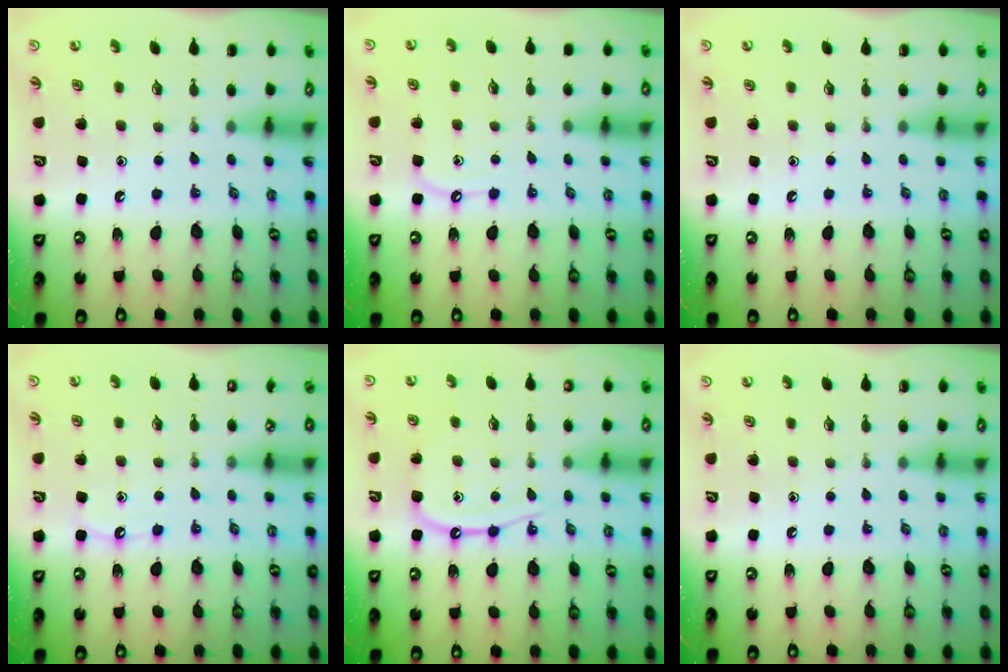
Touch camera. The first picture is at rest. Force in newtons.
{"total": 6.3, "press": 6.2, "slide": 0.8}
{"total": 0.0}
{"total": 4.8, "press": 4.8, "slide": 0.5}
{"total": 10.9, "press": 10.8, "slide": 0.9}
{"total": 0.0}